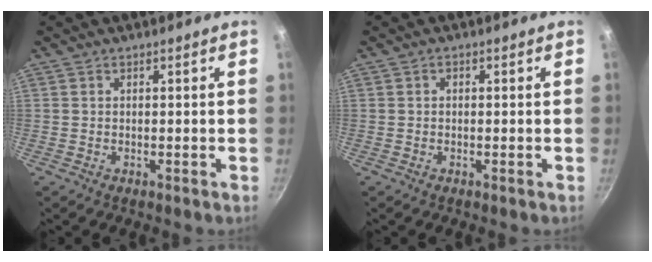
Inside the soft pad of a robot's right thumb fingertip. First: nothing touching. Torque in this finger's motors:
{"motor_torque": [-0.29, 0.07, -0.20, -0.04, 0.05]}